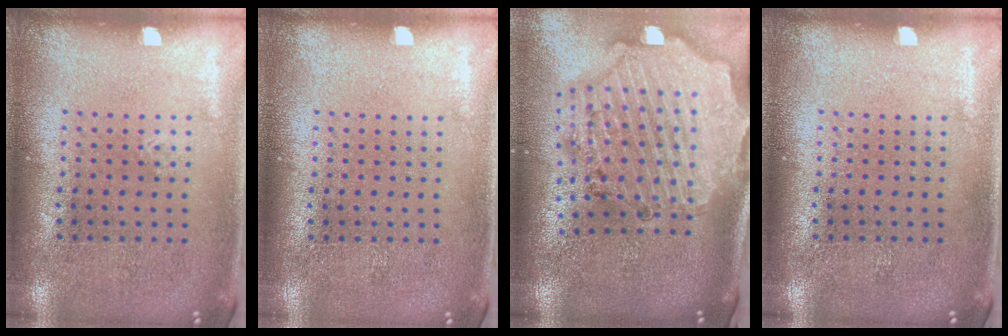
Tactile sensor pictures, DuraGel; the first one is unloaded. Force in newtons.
{"total": 0.0}
{"total": 2.9, "press": 2.6, "slide": 1.2}
{"total": 0.0}